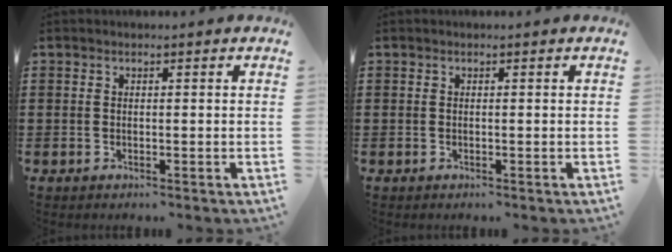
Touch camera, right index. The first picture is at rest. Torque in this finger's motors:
{"motor_torque": [0.14, 0.18, 0.00, 0.00]}